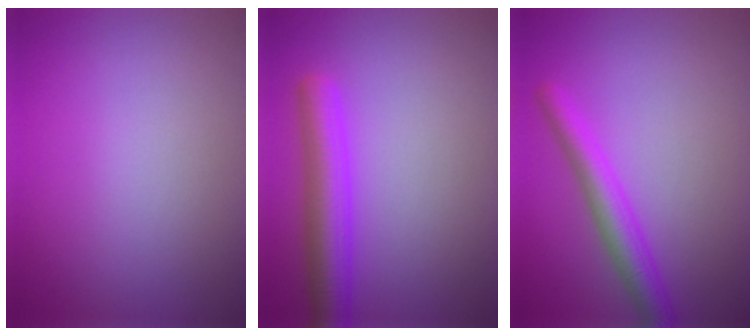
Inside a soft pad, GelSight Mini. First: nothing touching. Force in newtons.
{"total": 4.8, "press": 4.8, "slide": 0.2}
{"total": 3.6, "press": 3.6, "slide": 0.1}